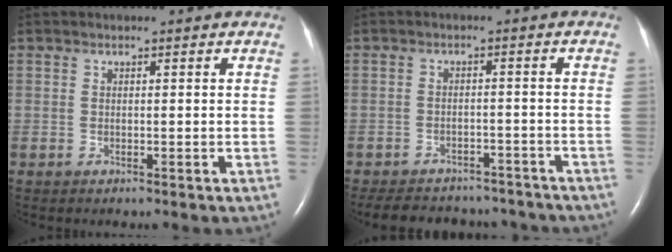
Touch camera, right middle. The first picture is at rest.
{"total": 15.8, "force": [-13.8, 6.0, 4.8], "torque": [-0.115, -0.001, -0.171]}